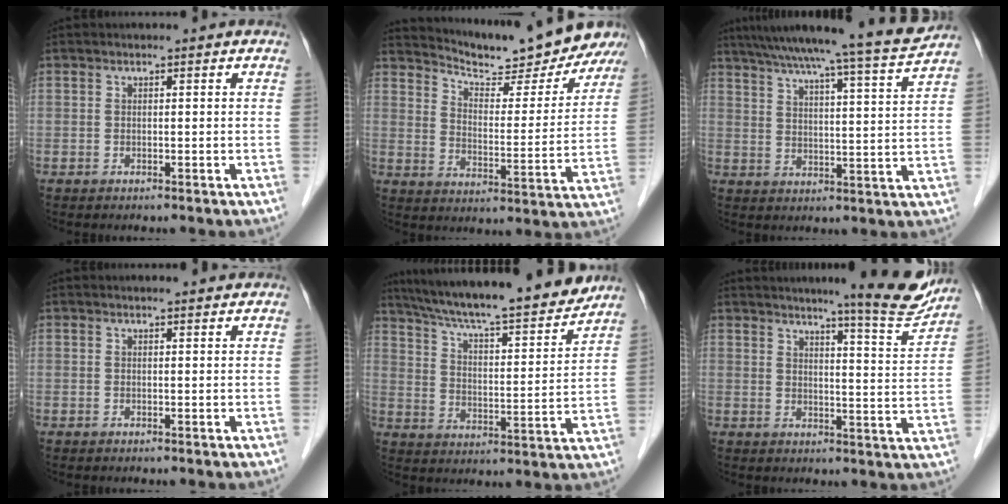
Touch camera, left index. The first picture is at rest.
{"total": 16.7, "force": [15.6, 2.0, 5.6], "torque": [-0.089, -0.025, 0.214]}
{"total": 18.5, "force": [16.6, -1.6, 8.0], "torque": [-0.133, -0.031, 0.228]}
{"total": 2.1, "force": [1.9, 0.2, 0.7], "torque": [-0.012, 0.005, 0.023]}
{"total": 20.9, "force": [18.4, 1.5, 9.7], "torque": [-0.163, -0.006, 0.274]}
{"total": 10.5, "force": [9.4, -0.1, 4.6], "torque": [-0.057, -0.026, 0.108]}